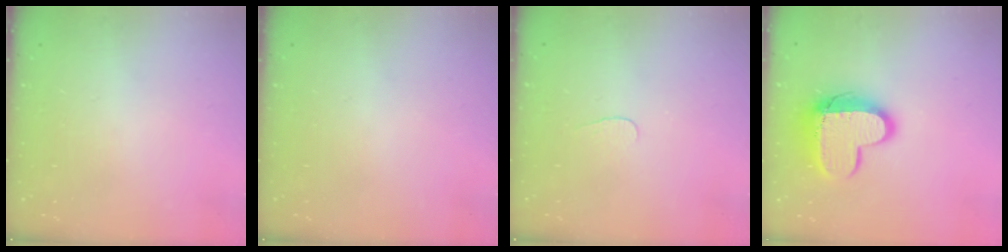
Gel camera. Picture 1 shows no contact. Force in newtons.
{"total": 0.0}
{"total": 2.8, "press": 2.7, "slide": 0.3}
{"total": 12.7, "press": 12.7, "slide": 0.9}